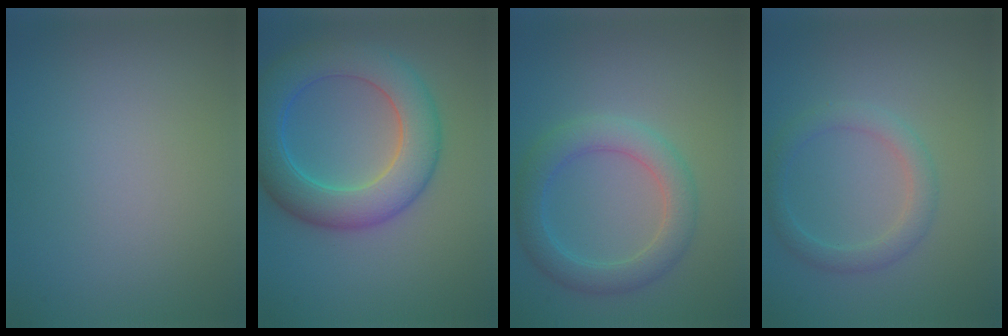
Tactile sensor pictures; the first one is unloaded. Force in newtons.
{"total": 7.6, "press": 7.6, "slide": 0.1}
{"total": 4.0, "press": 4.0, "slide": 0.3}
{"total": 2.4, "press": 2.4, "slide": 0.1}